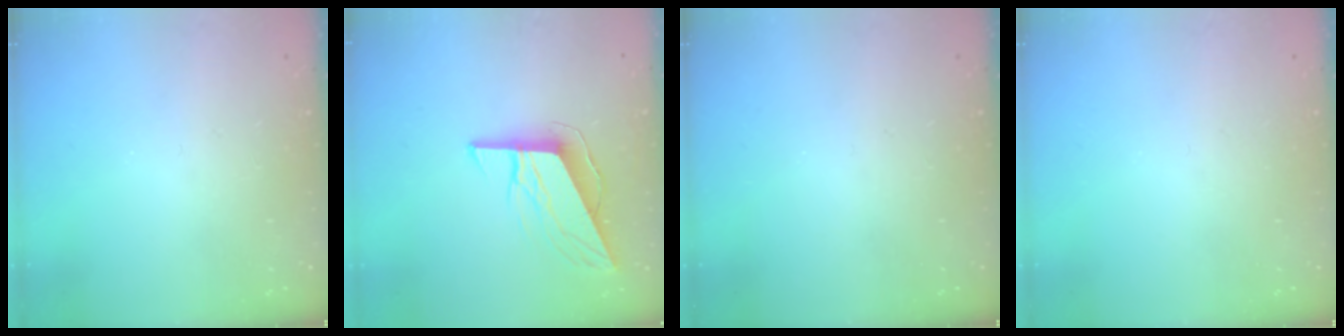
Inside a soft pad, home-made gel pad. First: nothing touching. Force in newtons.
{"total": 9.8, "press": 9.6, "slide": 2.3}
{"total": 0.0}
{"total": 0.0}